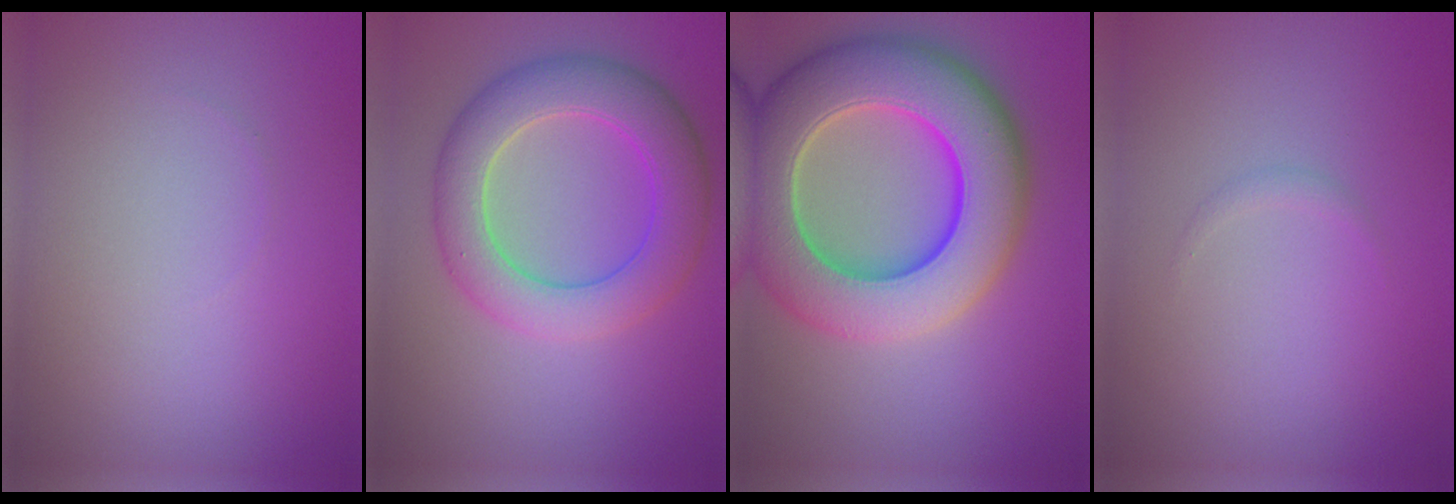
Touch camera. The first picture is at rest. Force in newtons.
{"total": 6.8, "press": 6.8, "slide": 0.1}
{"total": 12.6, "press": 12.6, "slide": 0.6}
{"total": 0.5, "press": 0.5, "slide": 0.0}